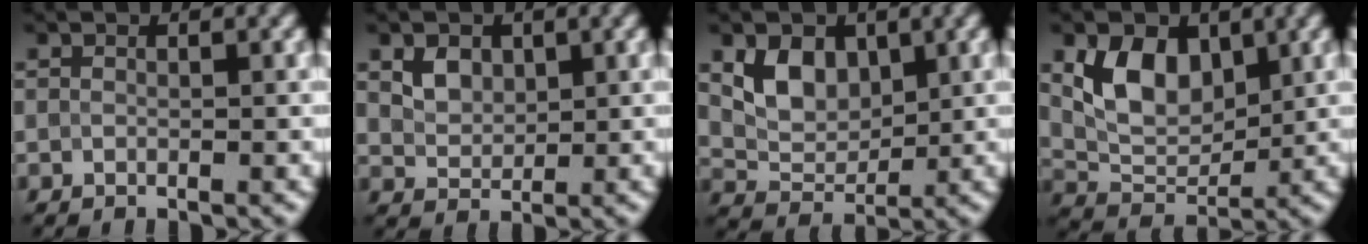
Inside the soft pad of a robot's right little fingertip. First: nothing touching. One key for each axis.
{"total": 2.3, "fx": 1.0, "fy": 1.7, "fz": 1.1, "tx": -0.024, "ty": -0.003, "tz": 0.020}
{"total": 4.1, "fx": 1.6, "fy": 2.9, "fz": 2.4, "tx": -0.047, "ty": -0.006, "tz": 0.029}
{"total": 5.5, "fx": 2.0, "fy": 3.6, "fz": 3.7, "tx": -0.070, "ty": -0.006, "tz": 0.036}